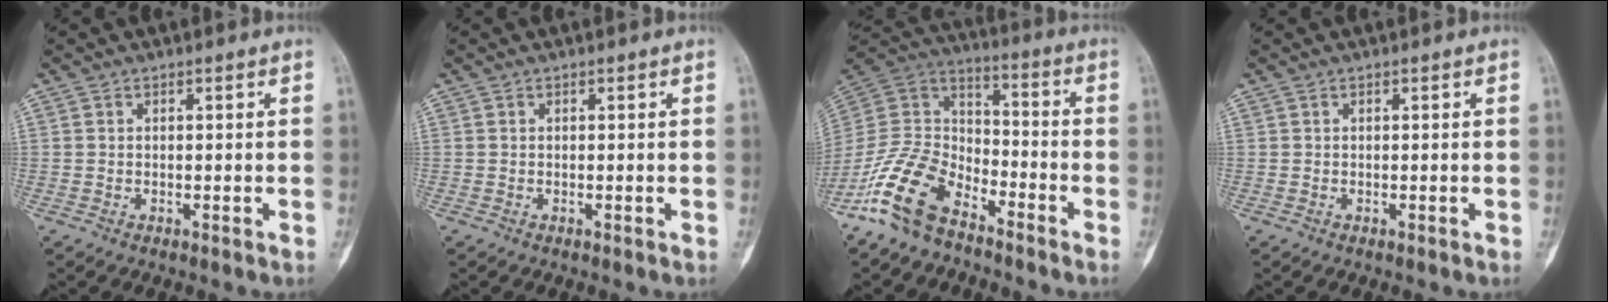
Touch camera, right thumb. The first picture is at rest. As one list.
[{"total": 0.0}, {"total": 15.1, "force": [-10.4, 7.8, 7.7], "torque": [-0.143, 0.074, -0.210]}, {"total": 0.0}]